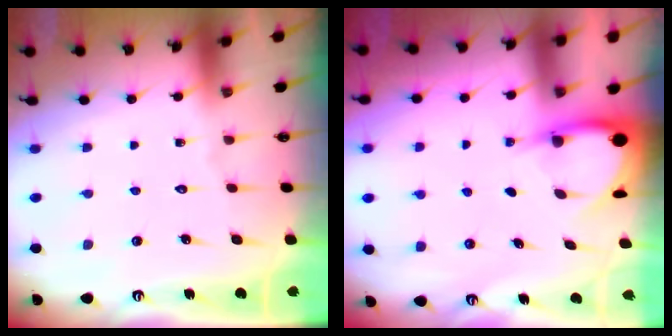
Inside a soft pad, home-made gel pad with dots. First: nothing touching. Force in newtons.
{"total": 3.9, "press": 3.9, "slide": 0.3}